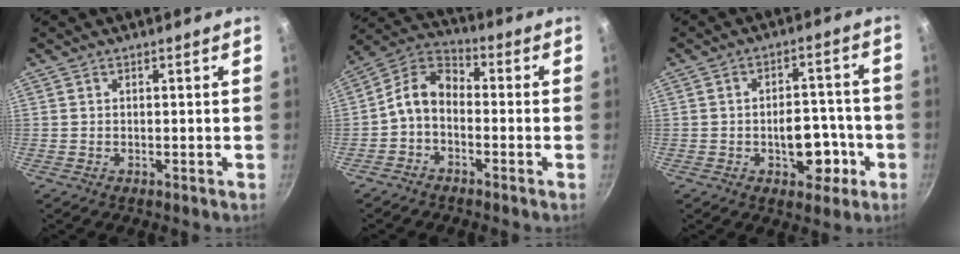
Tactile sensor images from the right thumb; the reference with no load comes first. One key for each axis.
{"total": 7.7, "fx": -2.1, "fy": 5.1, "fz": 5.4, "tx": -0.101, "ty": 0.046, "tz": -0.059}
{"total": 9.3, "fx": -3.0, "fy": 5.8, "fz": 6.7, "tx": -0.054, "ty": 0.025, "tz": -0.036}